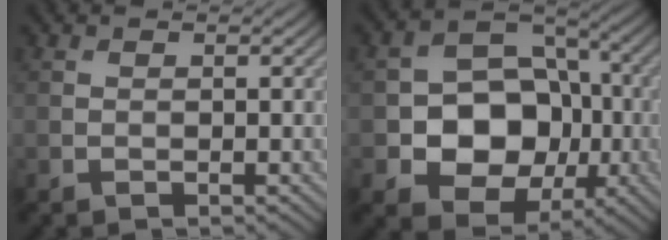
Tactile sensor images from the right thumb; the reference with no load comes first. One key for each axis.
{"total": 11.3, "fx": -2.3, "fy": 8.8, "fz": 6.7, "tx": -0.108, "ty": -0.008, "tz": -0.059}